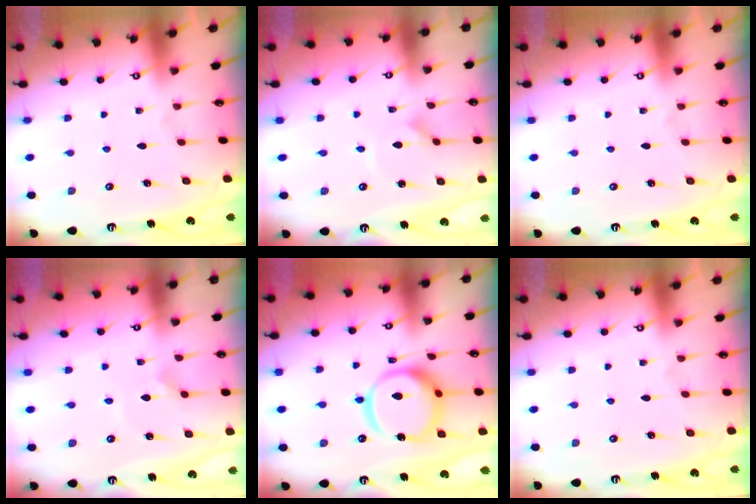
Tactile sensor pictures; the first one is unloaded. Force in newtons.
{"total": 0.9, "press": 0.9, "slide": 0.0}
{"total": 0.0}
{"total": 2.2, "press": 2.2, "slide": 0.1}
{"total": 16.1, "press": 16.0, "slide": 1.9}
{"total": 0.0}